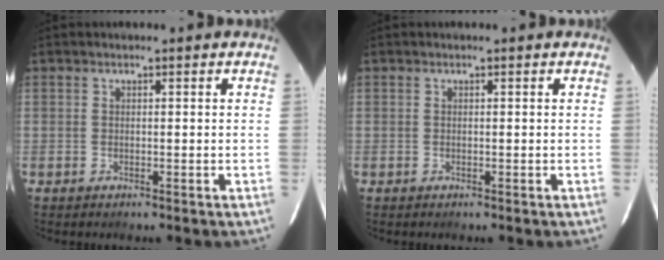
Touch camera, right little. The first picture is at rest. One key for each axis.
{"total": 0.0}